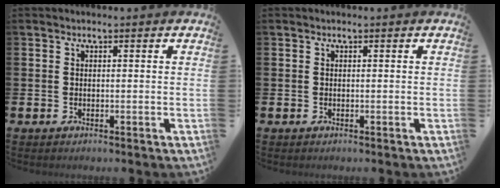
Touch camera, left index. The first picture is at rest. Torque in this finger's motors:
{"motor_torque": [0.00, 0.00, -0.01, 0.00]}